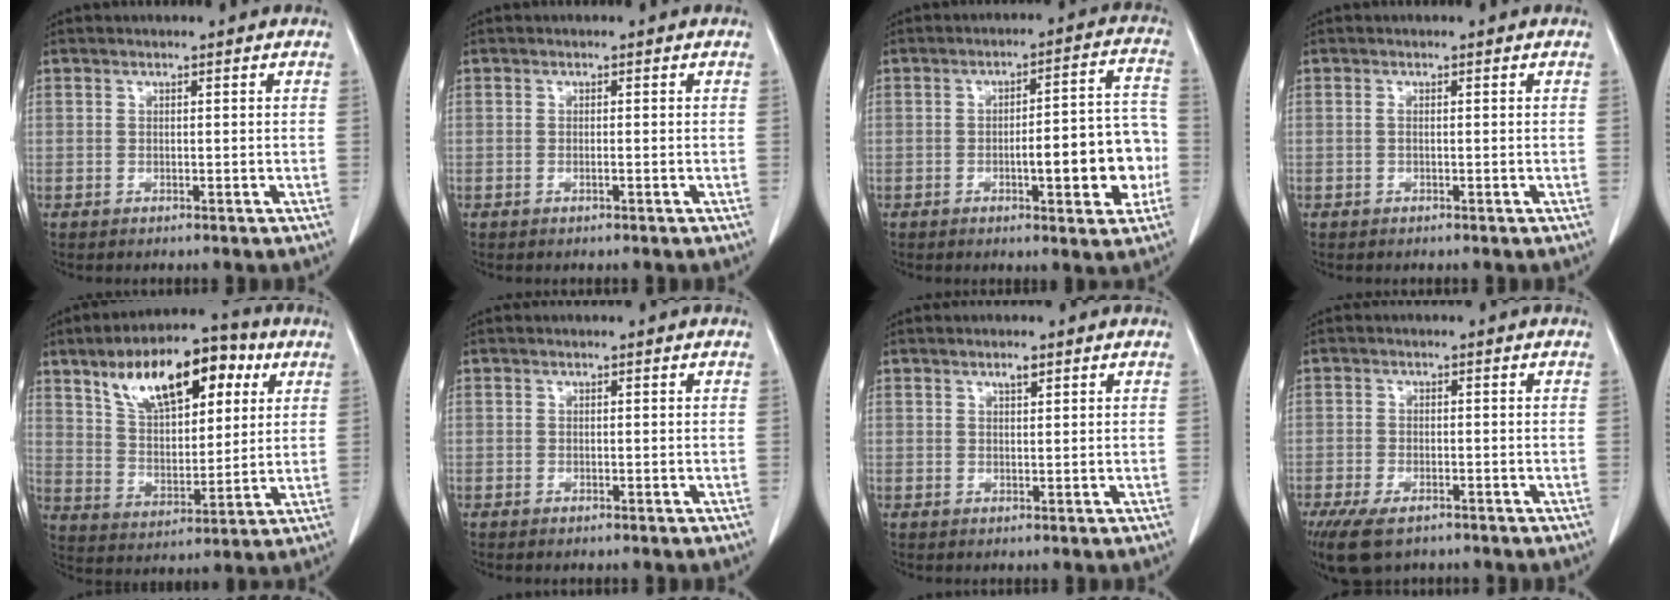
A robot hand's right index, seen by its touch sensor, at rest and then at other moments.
{"total": 0.9, "force": [-0.3, 0.3, 0.8], "torque": [-0.018, -0.001, -0.003]}
{"total": 12.8, "force": [-3.0, 3.2, 12.0], "torque": [-0.151, 0.032, -0.035]}
{"total": 0.8, "force": [0.0, 0.4, 0.7], "torque": [-0.017, 0.001, -0.002]}
{"total": 17.7, "force": [8.5, 8.0, 13.4], "torque": [-0.222, 0.038, 0.146]}
{"total": 0.8, "force": [-0.4, 0.4, 0.6], "torque": [-0.015, -0.001, -0.003]}
{"total": 1.8, "force": [1.1, 0.7, 1.2], "torque": [-0.026, -0.001, 0.020]}
{"total": 9.7, "force": [-6.4, 4.6, 5.6], "torque": [-0.115, -0.013, -0.101]}